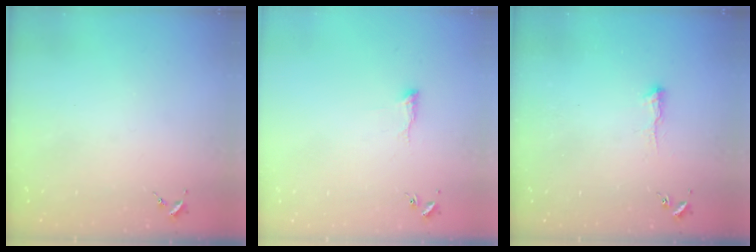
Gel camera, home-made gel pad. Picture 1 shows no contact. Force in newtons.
{"total": 7.4, "press": 7.4, "slide": 0.5}
{"total": 5.2, "press": 5.1, "slide": 0.7}